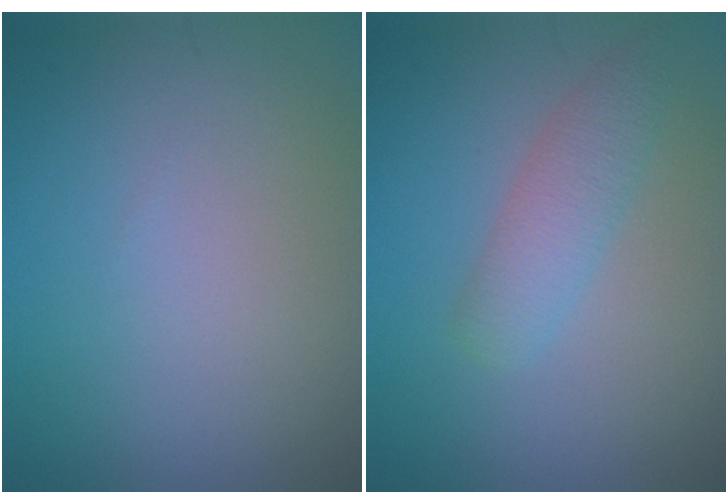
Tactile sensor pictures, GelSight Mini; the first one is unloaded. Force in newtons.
{"total": 2.6, "press": 2.6, "slide": 0.1}